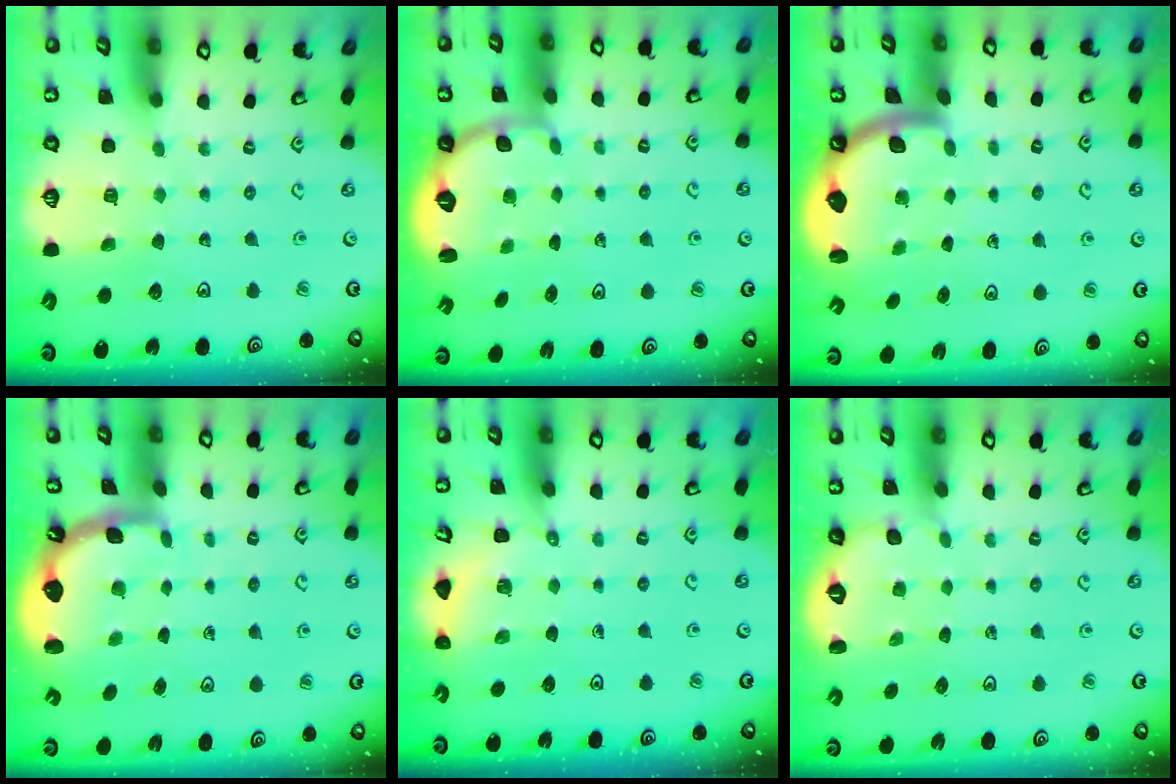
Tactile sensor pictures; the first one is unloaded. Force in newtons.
{"total": 3.5, "press": 2.8, "slide": 2.2}
{"total": 2.3, "press": 2.3, "slide": 0.4}
{"total": 2.5, "press": 1.7, "slide": 1.8}
{"total": 2.6, "press": 2.6, "slide": 0.2}
{"total": 2.9, "press": 2.8, "slide": 0.9}